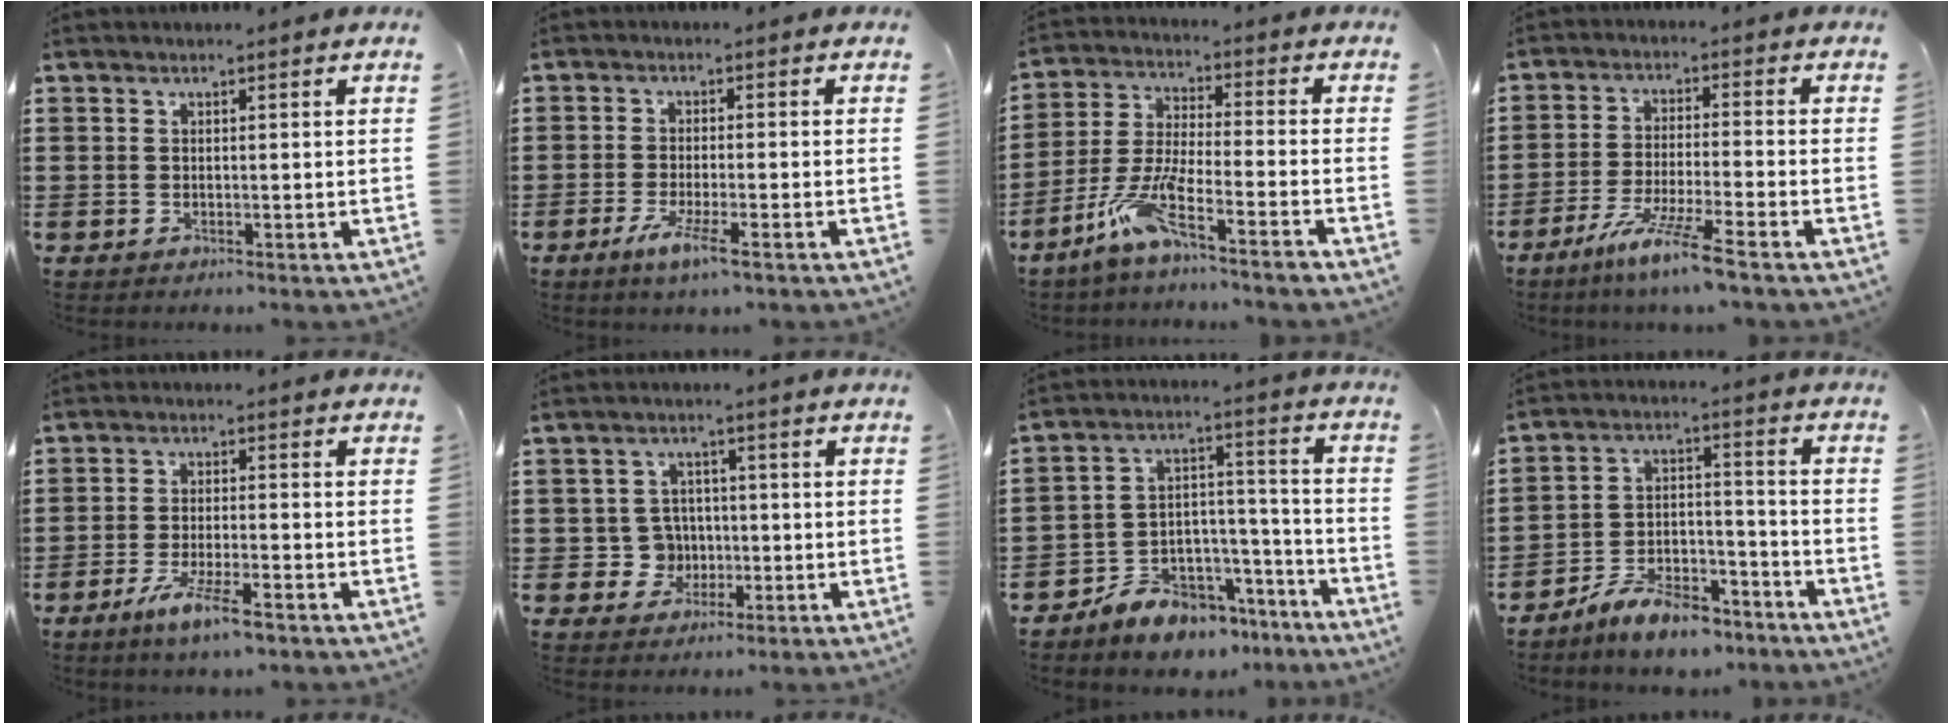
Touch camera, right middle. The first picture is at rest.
{"total": 4.2, "force": [-2.3, 0.3, 3.5], "torque": [-0.071, -0.008, -0.043]}
{"total": 8.0, "force": [-5.7, 0.6, 5.5], "torque": [-0.132, -0.014, -0.116]}
{"total": 7.4, "force": [-5.7, -0.5, 4.7], "torque": [-0.092, -0.015, -0.108]}
{"total": 5.7, "force": [-3.8, 0.7, 4.2], "torque": [-0.086, -0.008, -0.069]}
{"total": 4.8, "force": [-0.7, 4.5, 1.7], "torque": [-0.045, 0.011, -0.016]}
{"total": 7.7, "force": [-7.0, 3.2, 0.8], "torque": [-0.014, 0.027, -0.133]}
{"total": 8.5, "force": [-7.5, 2.3, 3.2], "torque": [-0.052, 0.026, -0.141]}